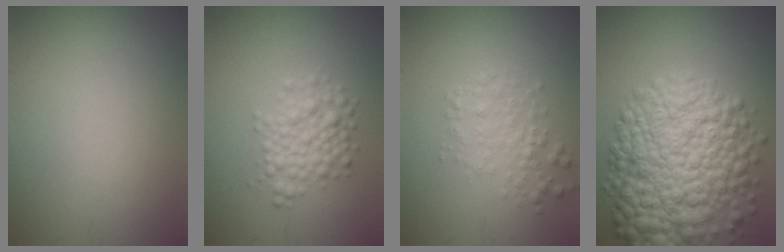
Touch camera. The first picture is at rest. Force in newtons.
{"total": 3.4, "press": 3.4, "slide": 0.1}
{"total": 2.3, "press": 2.3, "slide": 0.0}
{"total": 12.4, "press": 12.4, "slide": 0.4}